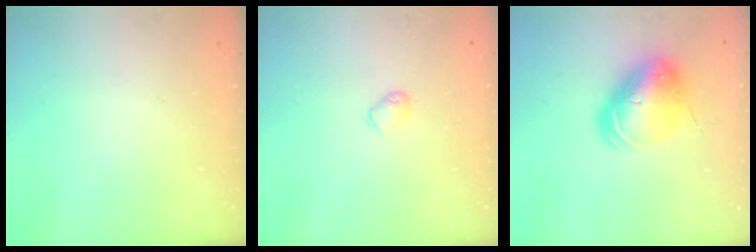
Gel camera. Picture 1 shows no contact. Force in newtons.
{"total": 3.1, "press": 3.1, "slide": 0.6}
{"total": 11.5, "press": 11.3, "slide": 2.0}